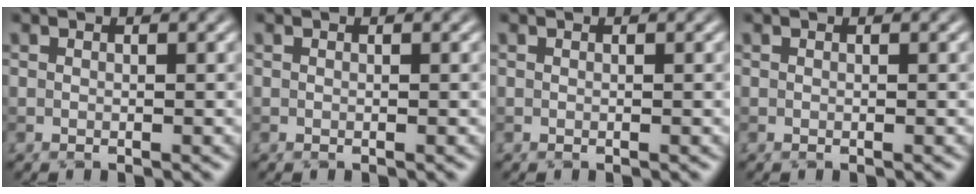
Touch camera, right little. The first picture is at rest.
{"total": 0.0}
{"total": 0.0}
{"total": 0.0}